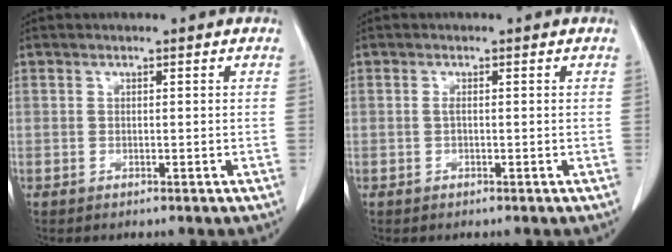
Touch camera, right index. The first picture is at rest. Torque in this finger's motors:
{"motor_torque": [0.08, -0.01, 0.00, 0.00]}